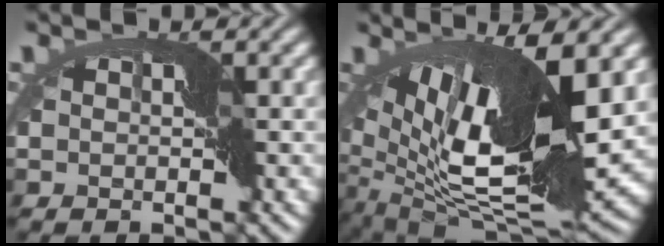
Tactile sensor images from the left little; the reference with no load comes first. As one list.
[{"total": 13.3, "force": [2.6, 4.4, 12.3], "torque": [-0.223, -0.006, 0.046]}]